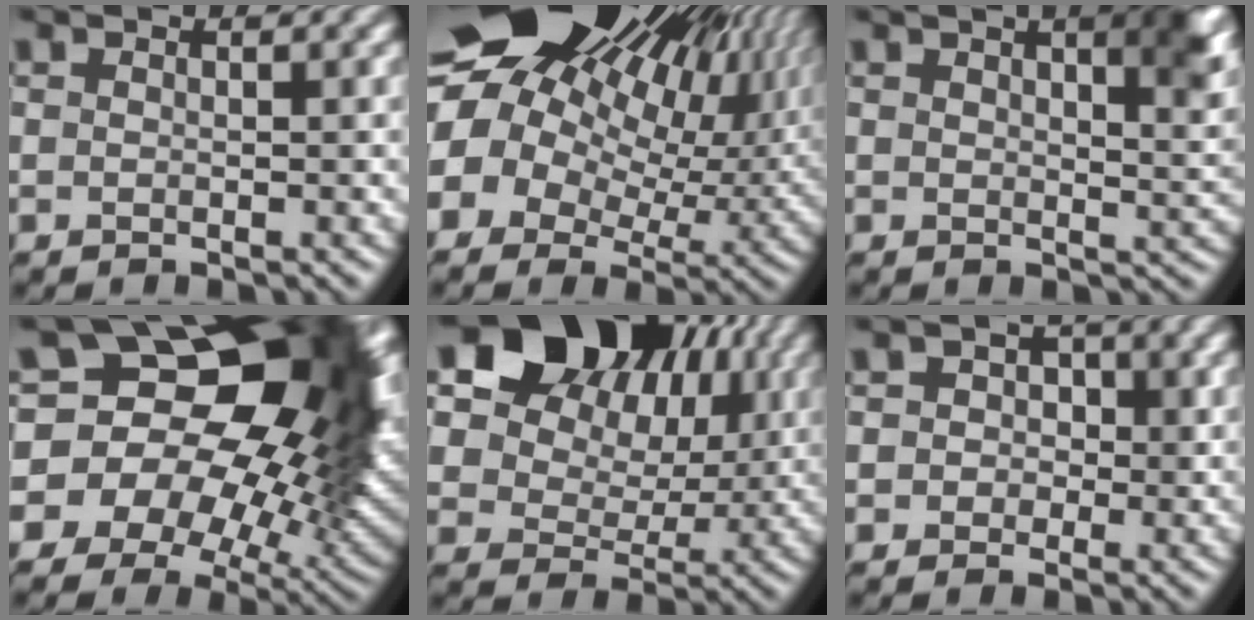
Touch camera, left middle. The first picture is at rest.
{"total": 22.7, "force": [7.7, 16.5, 13.5], "torque": [-0.249, 0.032, 0.104]}
{"total": 5.5, "force": [2.7, 1.9, 4.3], "torque": [-0.040, 0.007, 0.038]}
{"total": 18.9, "force": [2.8, 12.8, 13.6], "torque": [-0.160, 0.013, 0.036]}
{"total": 17.1, "force": [8.1, 12.7, 8.1], "torque": [-0.170, 0.068, 0.138]}
{"total": 2.8, "force": [0.6, 2.6, 0.8], "torque": [0.025, 0.014, -0.016]}